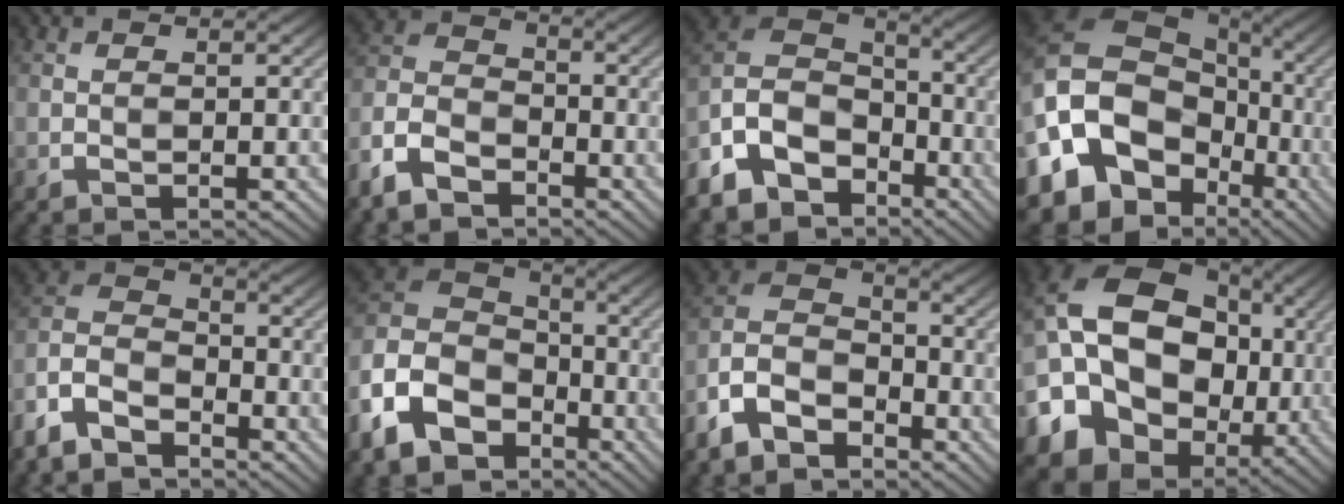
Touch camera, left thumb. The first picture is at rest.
{"total": 8.5, "force": [-5.9, 4.4, 4.2], "torque": [-0.106, -0.012, -0.134]}
{"total": 13.4, "force": [-8.4, 8.4, 6.0], "torque": [-0.177, -0.015, -0.165]}
{"total": 20.9, "force": [-4.6, 17.3, 10.9], "torque": [-0.238, -0.018, -0.097]}
{"total": 9.4, "force": [-7.1, 4.2, 4.4], "torque": [-0.104, -0.007, -0.162]}
{"total": 14.7, "force": [-8.0, 9.8, 7.5], "torque": [-0.229, -0.022, -0.165]}
{"total": 9.9, "force": [-6.9, 5.0, 5.0], "torque": [-0.115, -0.007, -0.156]}
{"total": 19.1, "force": [-0.9, 15.4, 11.3], "torque": [-0.238, -0.017, -0.012]}